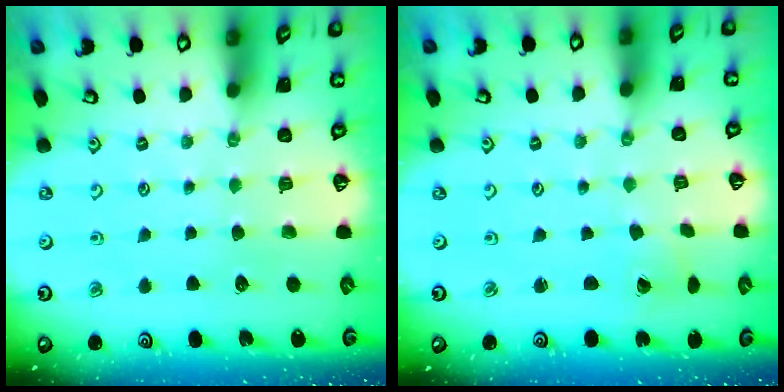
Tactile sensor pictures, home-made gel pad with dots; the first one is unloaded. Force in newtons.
{"total": 2.0, "press": 2.0, "slide": 0.2}